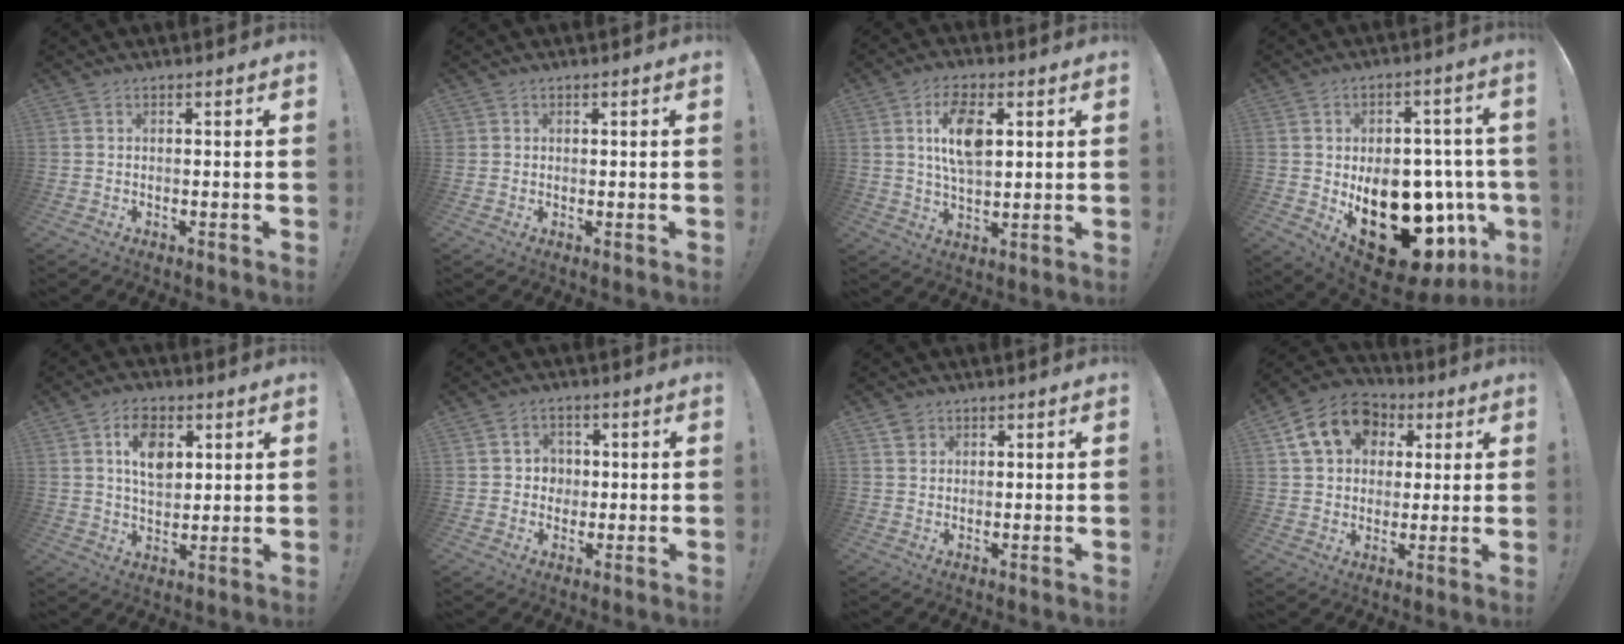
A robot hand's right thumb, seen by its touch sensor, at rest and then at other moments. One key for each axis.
{"total": 0.9, "fx": 0.5, "fy": 0.8, "fz": 0.2, "tx": -0.008, "ty": 0.003, "tz": 0.010}
{"total": 11.4, "fx": 3.1, "fy": 6.0, "fz": 9.1, "tx": -0.155, "ty": 0.004, "tz": 0.053}
{"total": 23.2, "fx": -5.7, "fy": 15.0, "fz": 16.8, "tx": -0.243, "ty": 0.026, "tz": -0.054}
{"total": 10.5, "fx": 3.7, "fy": 6.8, "fz": 7.0, "tx": -0.109, "ty": 0.003, "tz": 0.067}
{"total": 4.4, "fx": 0.5, "fy": 4.3, "fz": 0.7, "tx": -0.008, "ty": -0.004, "tz": 0.008}
{"total": 1.9, "fx": 1.4, "fy": 1.2, "fz": 0.3, "tx": 0.003, "ty": -0.008, "tz": 0.026}
{"total": 15.5, "fx": 5.8, "fy": 12.0, "fz": 7.8, "tx": -0.109, "ty": -0.012, "tz": 0.112}